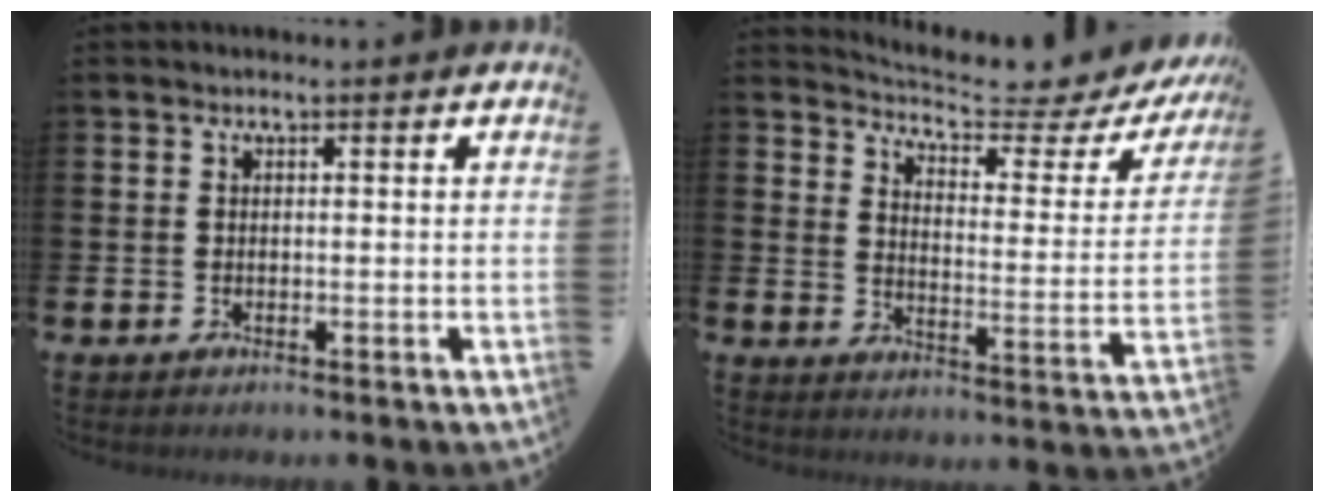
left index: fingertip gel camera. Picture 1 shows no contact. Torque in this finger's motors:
{"motor_torque": [0.98, -1.16, 0.30, 0.03]}